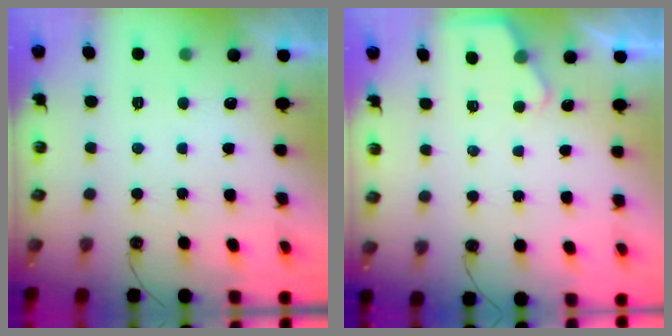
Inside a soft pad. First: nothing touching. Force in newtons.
{"total": 3.2, "press": 3.2, "slide": 0.5}